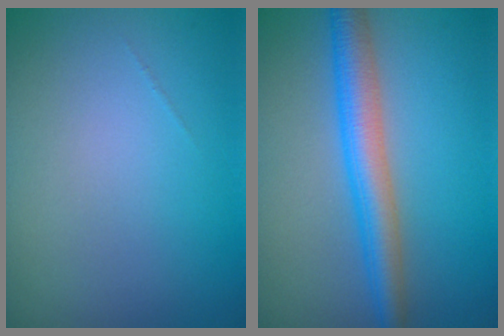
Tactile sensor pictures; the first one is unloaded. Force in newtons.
{"total": 4.9, "press": 4.9, "slide": 0.1}